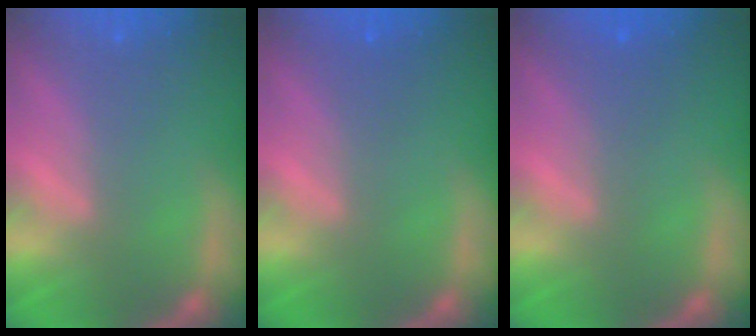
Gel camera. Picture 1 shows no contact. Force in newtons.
{"total": 1.0}
{"total": 1.5}